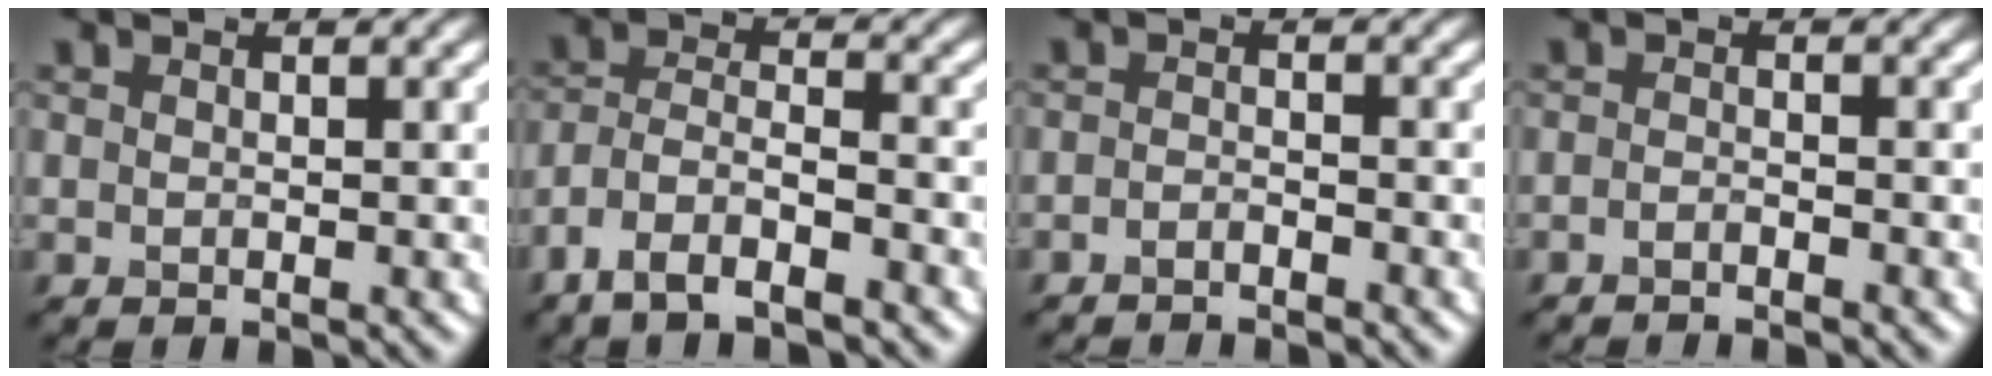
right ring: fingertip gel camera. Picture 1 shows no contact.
{"total": 4.7, "force": [-3.5, 1.4, 2.8], "torque": [-0.055, 0.001, -0.072]}
{"total": 1.5, "force": [-1.4, 0.2, 0.4], "torque": [-0.008, -0.004, -0.027]}
{"total": 1.2, "force": [-1.1, 0.2, 0.5], "torque": [-0.010, -0.005, -0.022]}